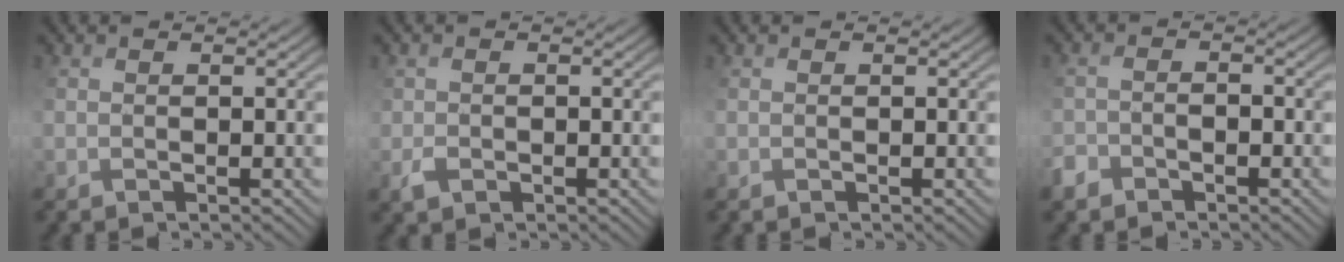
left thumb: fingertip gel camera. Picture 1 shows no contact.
{"total": 1.0, "force": [0.0, 1.0, 0.2], "torque": [0.001, 0.001, -0.001]}
{"total": 0.0}
{"total": 1.6, "force": [-1.3, 0.8, 0.1], "torque": [0.003, 0.001, -0.035]}